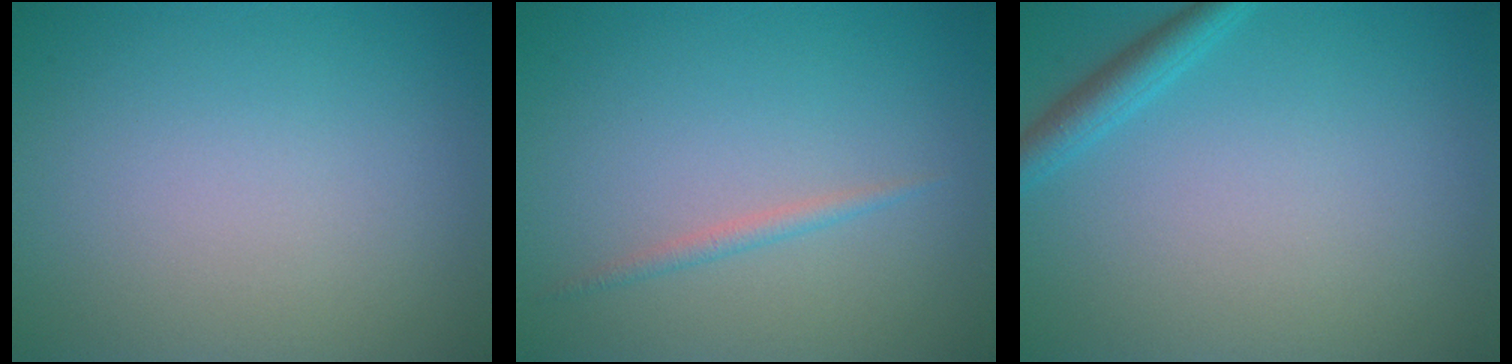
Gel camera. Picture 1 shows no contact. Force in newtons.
{"total": 1.0, "press": 1.0, "slide": 0.0}
{"total": 2.0, "press": 2.0, "slide": 0.2}